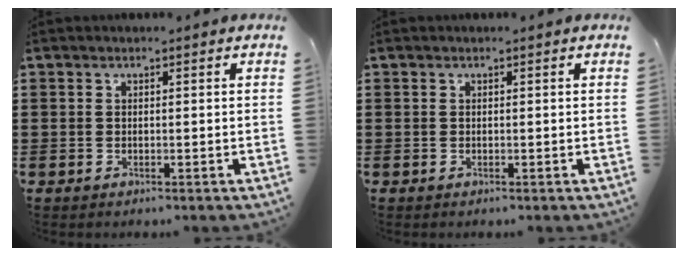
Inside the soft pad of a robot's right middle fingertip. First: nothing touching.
{"total": 0.0}